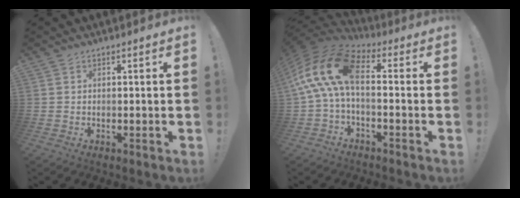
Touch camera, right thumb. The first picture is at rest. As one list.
[{"total": 15.5, "force": [2.2, 7.8, 13.2], "torque": [-0.267, 0.015, 0.048]}]